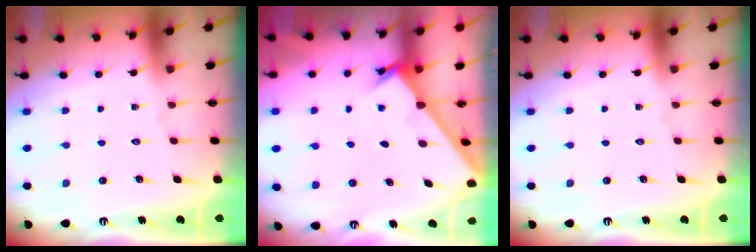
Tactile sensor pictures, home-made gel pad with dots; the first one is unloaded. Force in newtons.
{"total": 2.2, "press": 2.2, "slide": 0.1}
{"total": 0.0}